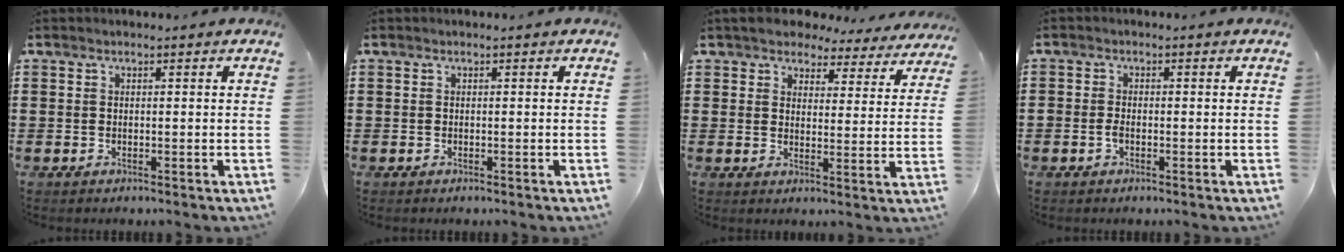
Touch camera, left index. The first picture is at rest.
{"total": 0.0}
{"total": 4.4, "force": [4.1, 1.2, 0.8], "torque": [-0.040, -0.017, 0.070]}
{"total": 1.4, "force": [-0.7, 0.7, 1.1], "torque": [-0.022, 0.000, -0.013]}